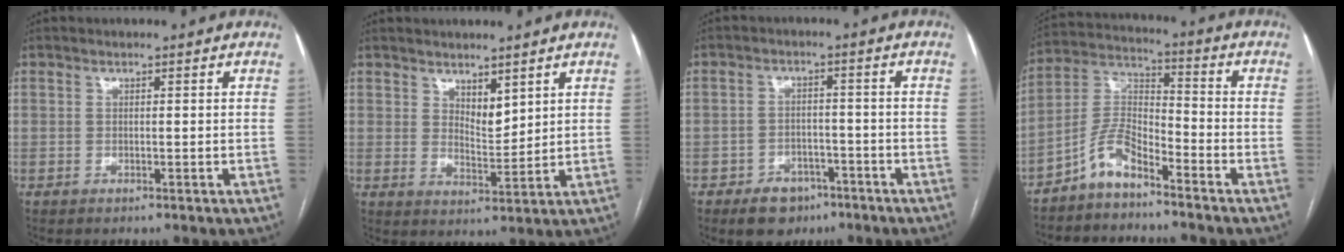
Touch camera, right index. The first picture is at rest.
{"total": 4.1, "force": [2.8, 1.7, 2.4], "torque": [-0.040, -0.012, 0.056]}
{"total": 6.0, "force": [-3.9, 4.0, 2.2], "torque": [-0.038, 0.005, -0.053]}
{"total": 7.2, "force": [-5.4, 2.3, 4.3], "torque": [-0.096, 0.014, -0.111]}